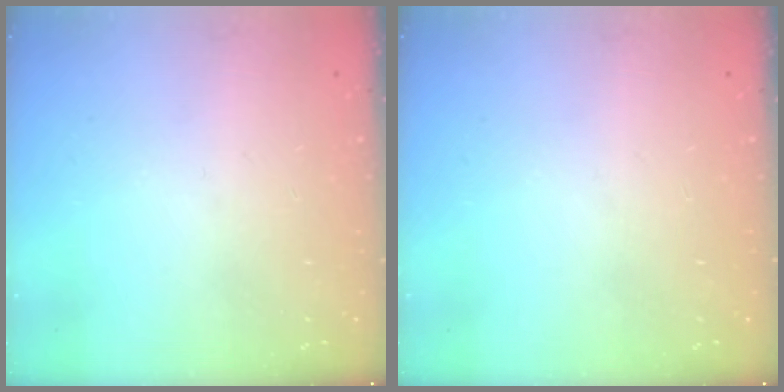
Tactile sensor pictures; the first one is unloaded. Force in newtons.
{"total": 0.0}